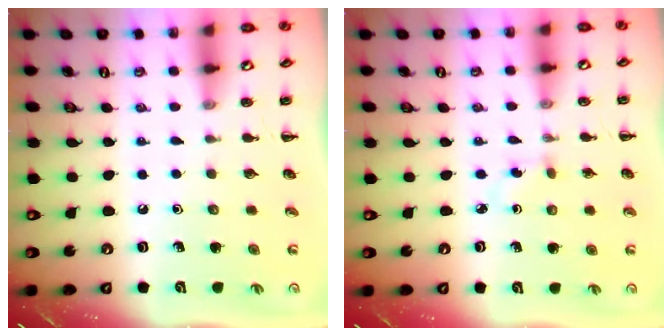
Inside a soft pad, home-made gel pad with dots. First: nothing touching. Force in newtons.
{"total": 2.4, "press": 2.2, "slide": 0.9}